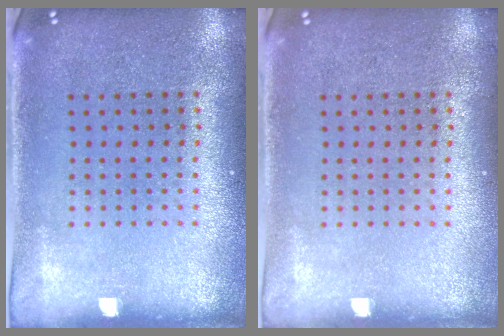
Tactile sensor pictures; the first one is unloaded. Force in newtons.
{"total": 0.0}